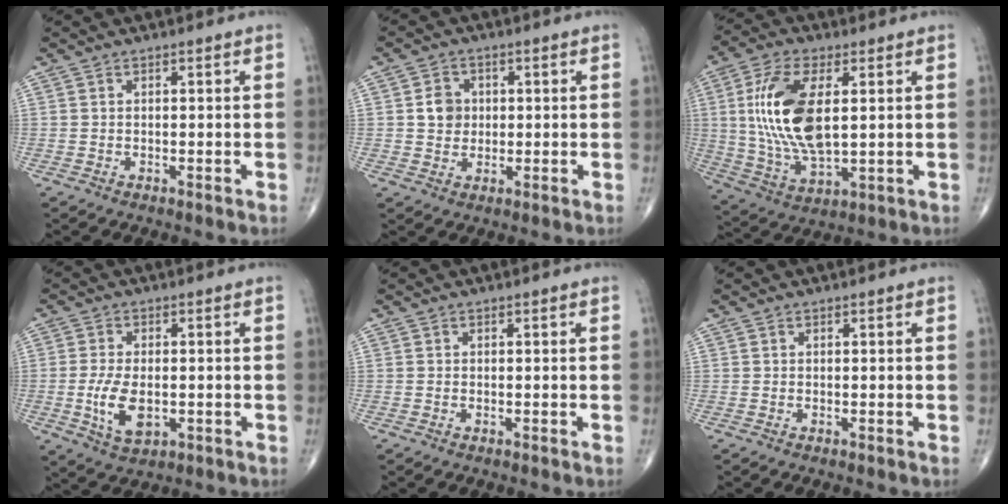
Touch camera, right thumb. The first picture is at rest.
{"total": 4.6, "force": [0.6, 4.0, 2.1], "torque": [-0.016, 0.001, 0.006]}
{"total": 16.5, "force": [2.7, 7.6, 14.4], "torque": [-0.290, -0.011, 0.057]}
{"total": 7.6, "force": [-1.3, 4.1, 6.3], "torque": [-0.119, -0.008, -0.018]}
{"total": 0.0}
{"total": 0.0}